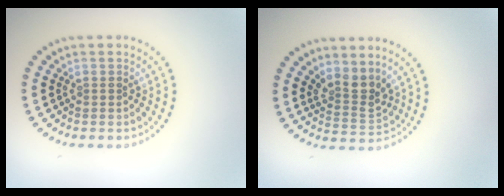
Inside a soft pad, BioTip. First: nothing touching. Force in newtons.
{"total": 2.8, "press": 2.1, "slide": 1.8}